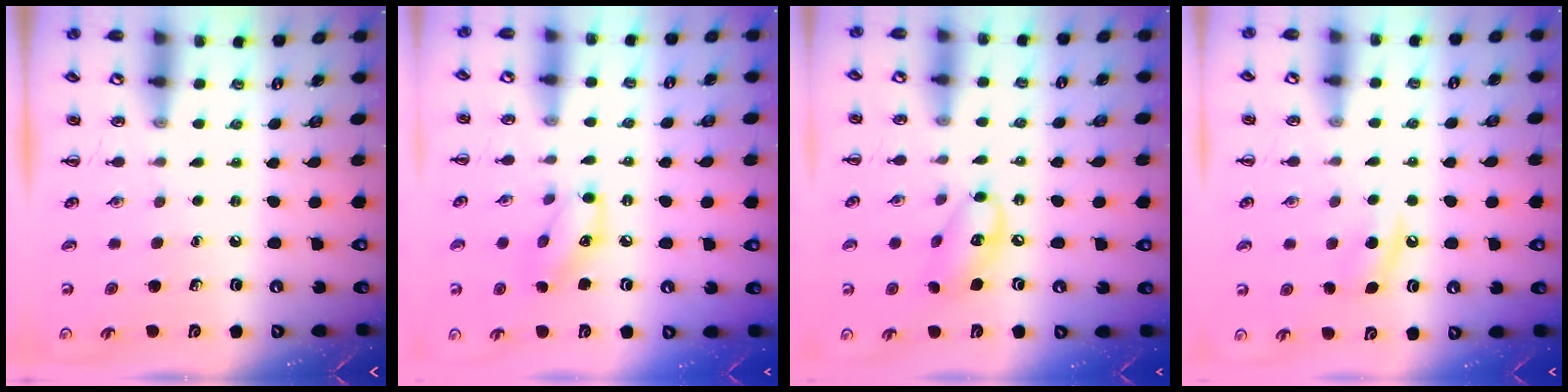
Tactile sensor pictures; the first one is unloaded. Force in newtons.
{"total": 8.7, "press": 8.7, "slide": 0.3}
{"total": 10.9, "press": 10.7, "slide": 2.1}
{"total": 6.1, "press": 6.0, "slide": 1.5}